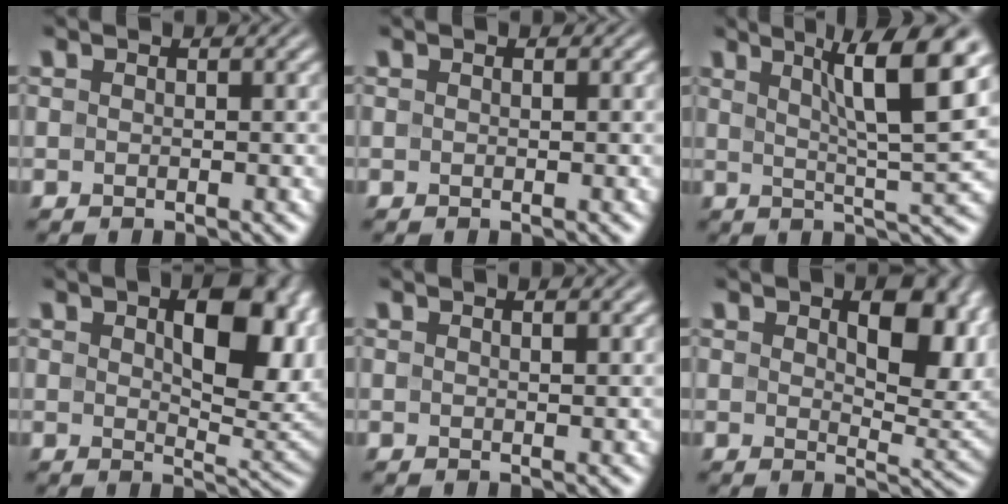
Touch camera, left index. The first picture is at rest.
{"total": 0.0}
{"total": 9.2, "force": [3.9, 1.5, 8.2], "torque": [-0.112, 0.010, 0.062]}
{"total": 9.3, "force": [2.4, 4.3, 7.9], "torque": [-0.114, 0.001, 0.042]}
{"total": 1.1, "force": [0.8, 0.3, 0.7], "torque": [-0.007, 0.004, 0.010]}
{"total": 8.6, "force": [2.5, 4.1, 7.2], "torque": [-0.101, -0.004, 0.045]}